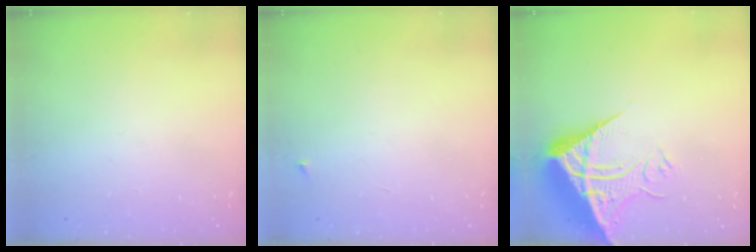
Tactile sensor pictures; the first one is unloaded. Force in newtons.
{"total": 2.3, "press": 2.3, "slide": 0.3}
{"total": 13.2, "press": 13.1, "slide": 1.2}